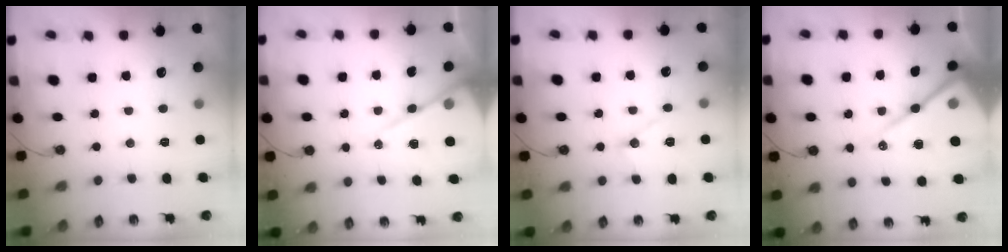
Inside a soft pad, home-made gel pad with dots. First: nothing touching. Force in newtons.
{"total": 13.6, "press": 13.6, "slide": 1.2}
{"total": 12.6, "press": 12.6, "slide": 0.7}
{"total": 22.5, "press": 22.4, "slide": 2.1}